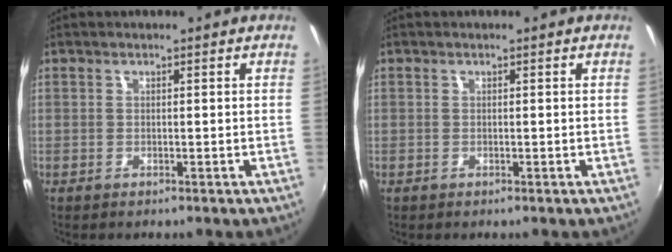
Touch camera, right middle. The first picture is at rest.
{"total": 0.0}